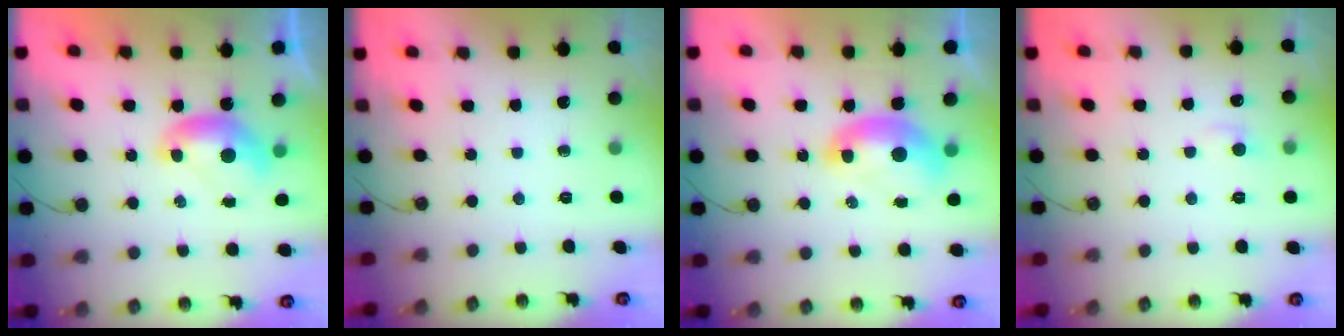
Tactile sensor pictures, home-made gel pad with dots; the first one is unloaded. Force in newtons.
{"total": 0.0}
{"total": 2.6, "press": 2.5, "slide": 0.6}
{"total": 1.3, "press": 1.2, "slide": 0.5}